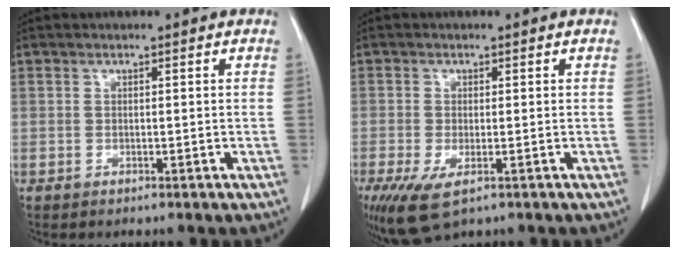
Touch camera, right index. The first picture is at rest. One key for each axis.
{"total": 7.0, "fx": -3.7, "fy": 2.9, "fz": 5.3, "tx": -0.100, "ty": -0.020, "tz": -0.059}